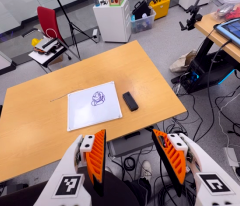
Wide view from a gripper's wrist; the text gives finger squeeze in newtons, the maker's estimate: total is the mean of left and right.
{"total": 0.0}